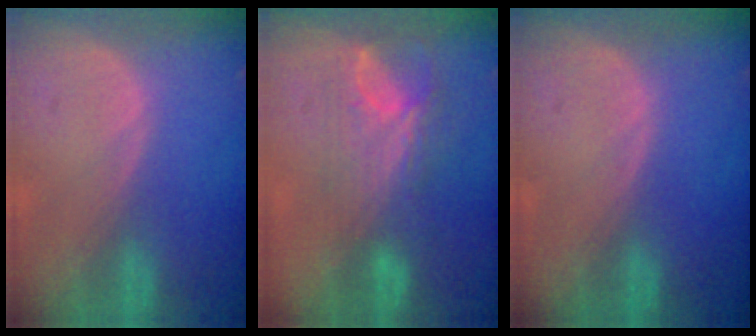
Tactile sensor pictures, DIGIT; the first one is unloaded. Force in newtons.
{"total": 7.9, "press": 6.6, "slide": 4.4}
{"total": 0.0}